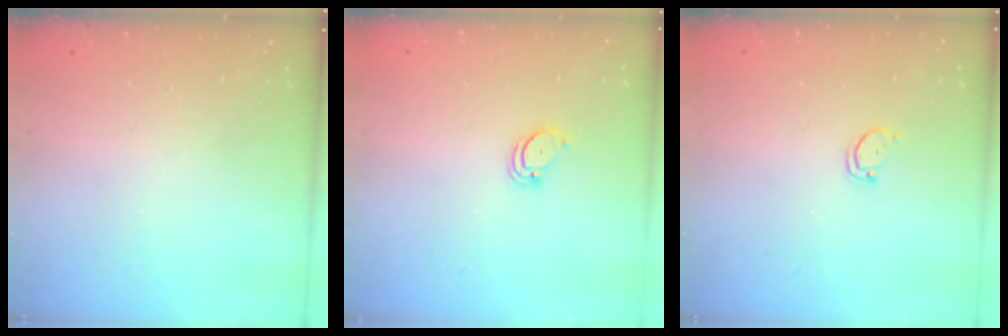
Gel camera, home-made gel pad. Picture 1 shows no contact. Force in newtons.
{"total": 2.1, "press": 2.1, "slide": 0.1}
{"total": 1.8, "press": 1.8, "slide": 0.1}